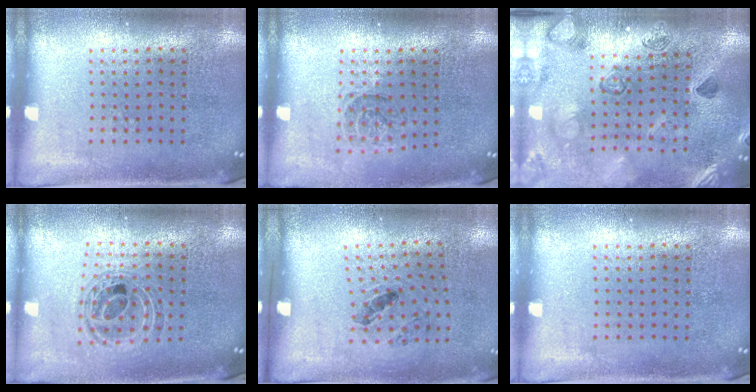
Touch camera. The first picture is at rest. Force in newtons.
{"total": 1.2, "press": 1.1, "slide": 0.5}
{"total": 2.3, "press": 2.3, "slide": 0.3}
{"total": 0.9, "press": 0.9, "slide": 0.1}
{"total": 1.2, "press": 0.7, "slide": 0.9}
{"total": 0.0}